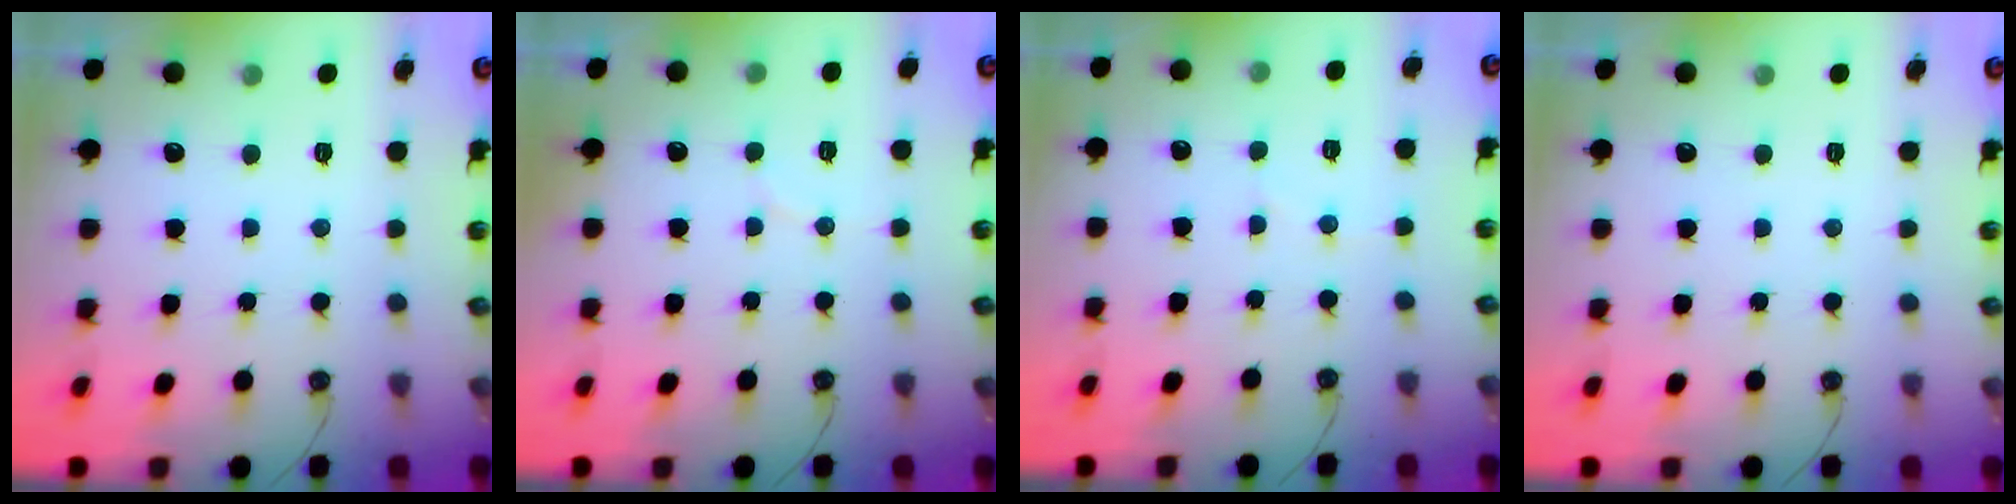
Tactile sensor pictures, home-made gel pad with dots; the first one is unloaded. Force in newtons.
{"total": 2.9, "press": 2.9, "slide": 0.3}
{"total": 3.9, "press": 3.9, "slide": 0.4}
{"total": 0.0}